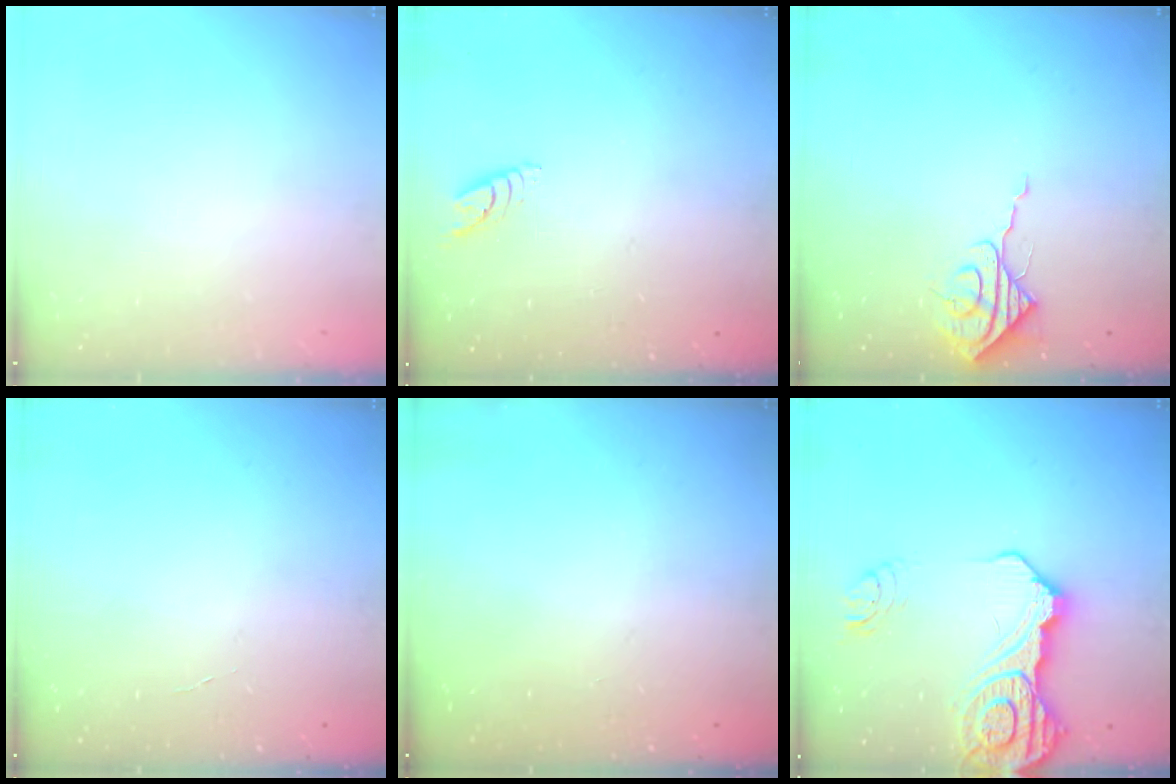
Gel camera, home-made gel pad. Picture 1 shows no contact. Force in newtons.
{"total": 5.6, "press": 5.6, "slide": 0.4}
{"total": 7.8, "press": 7.8, "slide": 0.8}
{"total": 2.1, "press": 2.1, "slide": 0.2}
{"total": 0.0}
{"total": 19.8, "press": 19.6, "slide": 2.3}